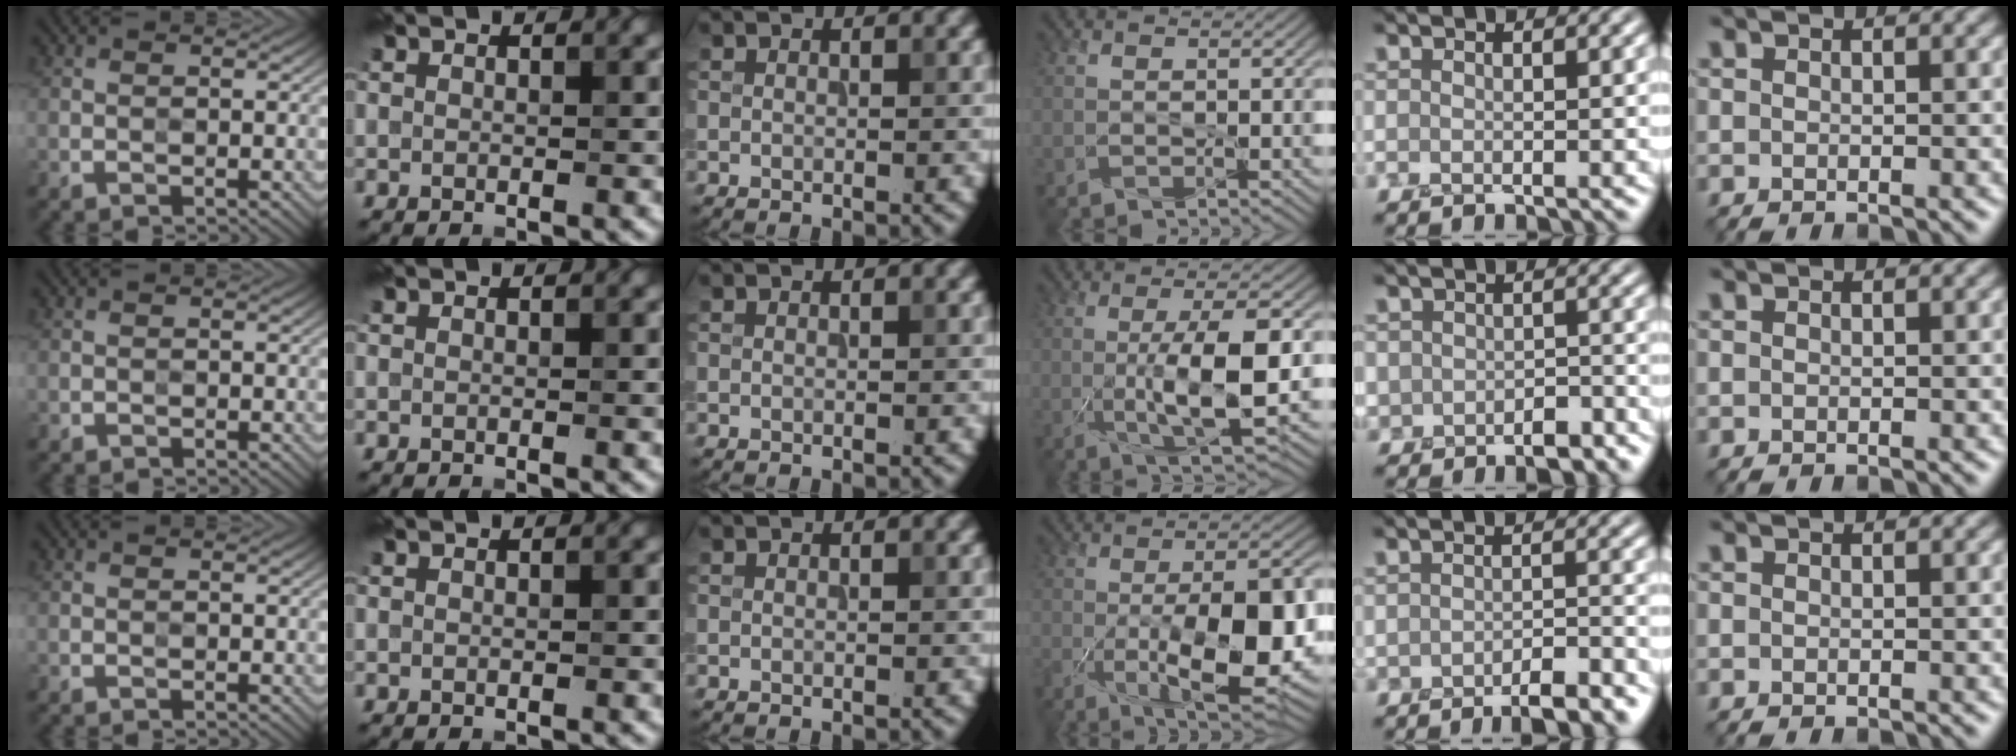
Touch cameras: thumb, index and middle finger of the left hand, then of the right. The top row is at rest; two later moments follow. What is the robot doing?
{"motion": "peel", "object": "velcro strap"}